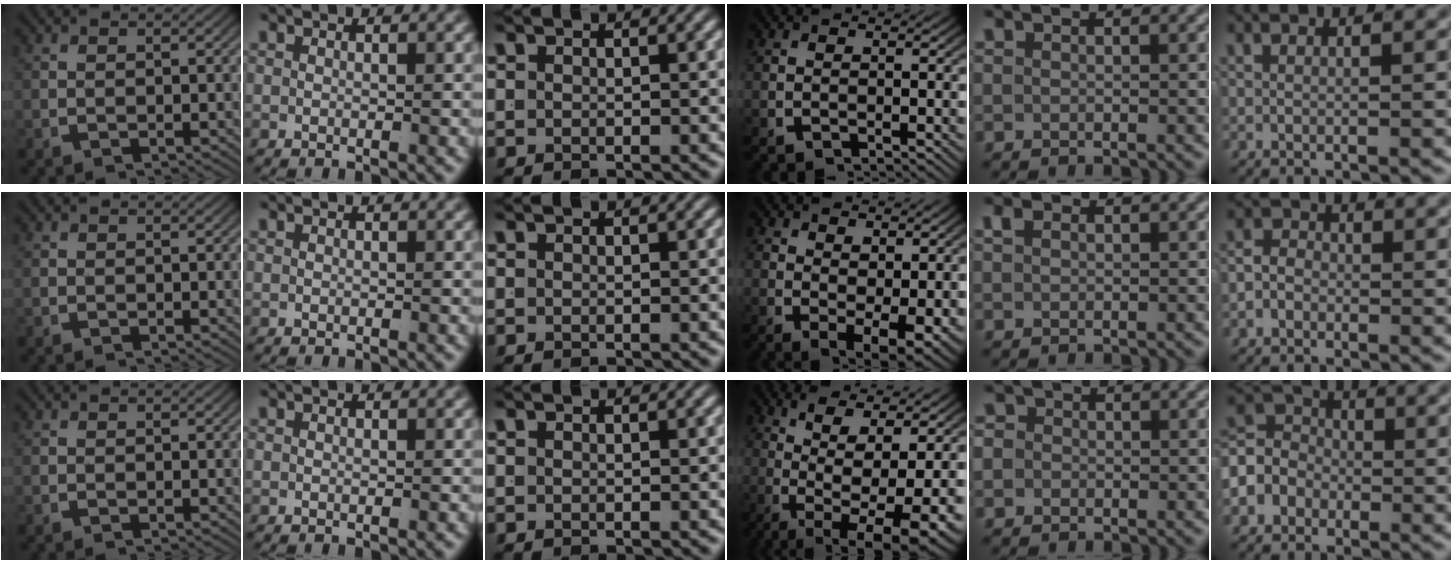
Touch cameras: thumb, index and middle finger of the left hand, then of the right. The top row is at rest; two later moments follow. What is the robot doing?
{"motion": "lift_and_place", "object": "shirt"}